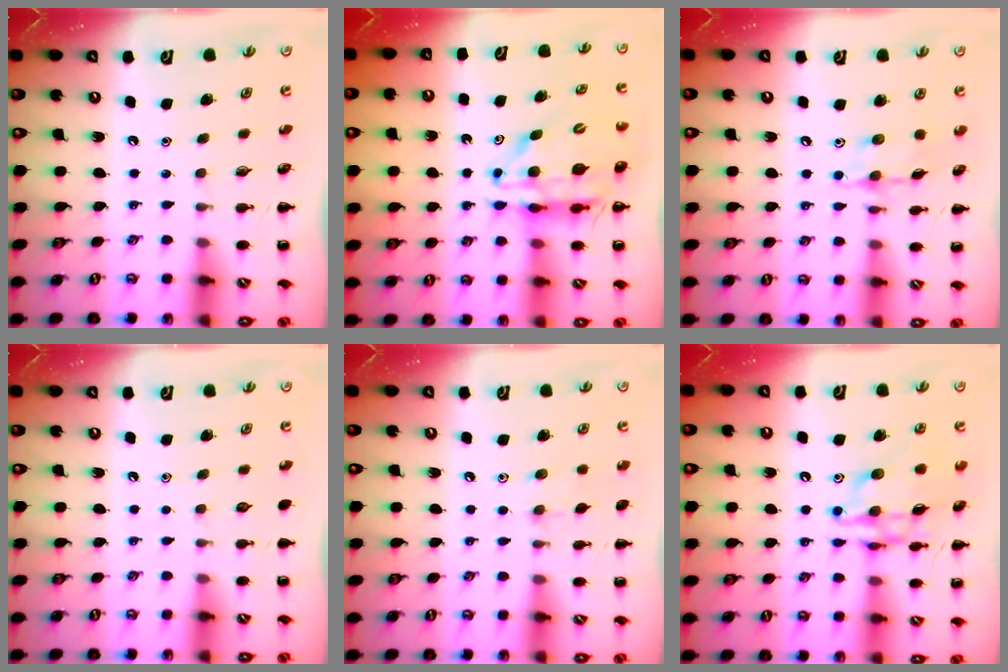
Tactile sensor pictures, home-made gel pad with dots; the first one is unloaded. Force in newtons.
{"total": 12.9, "press": 12.2, "slide": 3.9}
{"total": 8.7, "press": 8.7, "slide": 0.5}
{"total": 0.0}
{"total": 4.9, "press": 4.5, "slide": 1.9}
{"total": 14.6, "press": 14.5, "slide": 1.4}